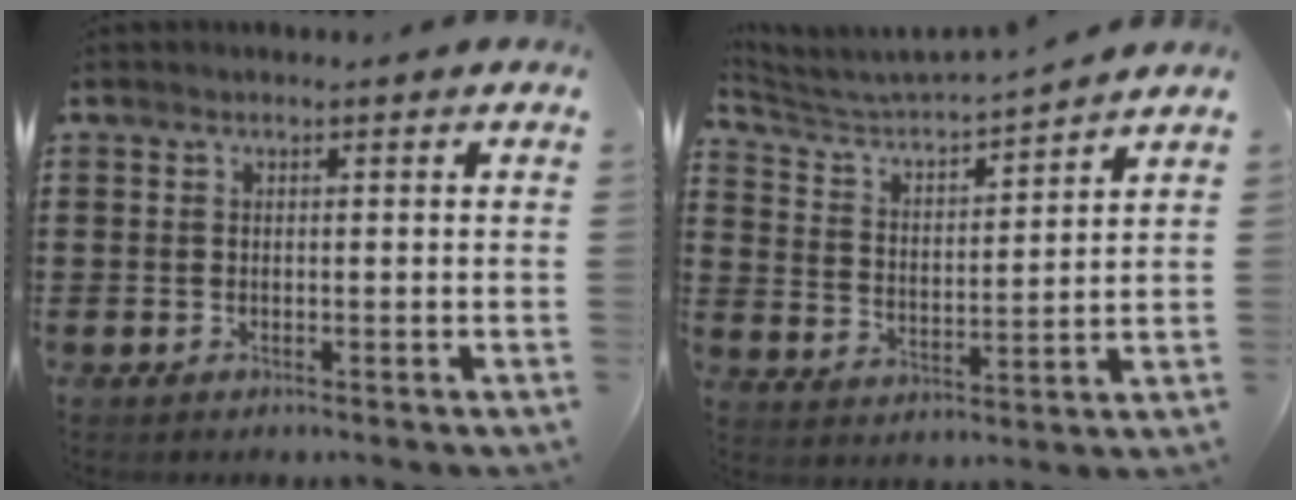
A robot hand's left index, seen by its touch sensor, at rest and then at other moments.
{"total": 3.7, "force": [3.5, 0.3, 1.3], "torque": [-0.047, -0.032, 0.050]}